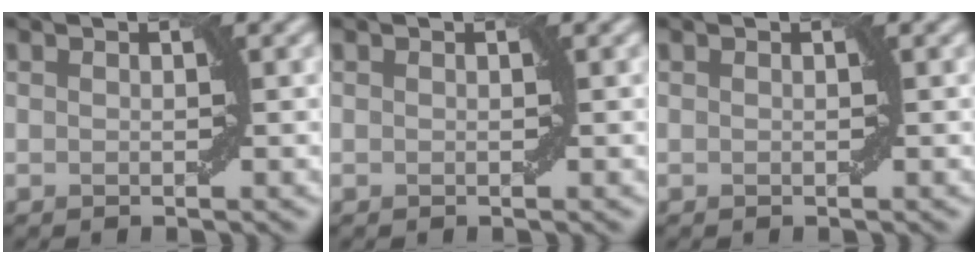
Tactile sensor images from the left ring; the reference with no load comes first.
{"total": 0.0}
{"total": 0.0}